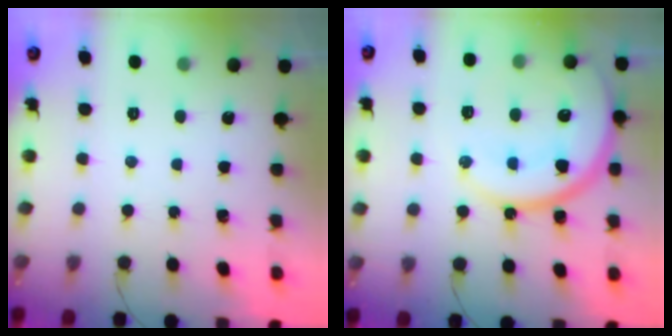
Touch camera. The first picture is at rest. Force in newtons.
{"total": 19.4, "press": 19.4, "slide": 1.4}